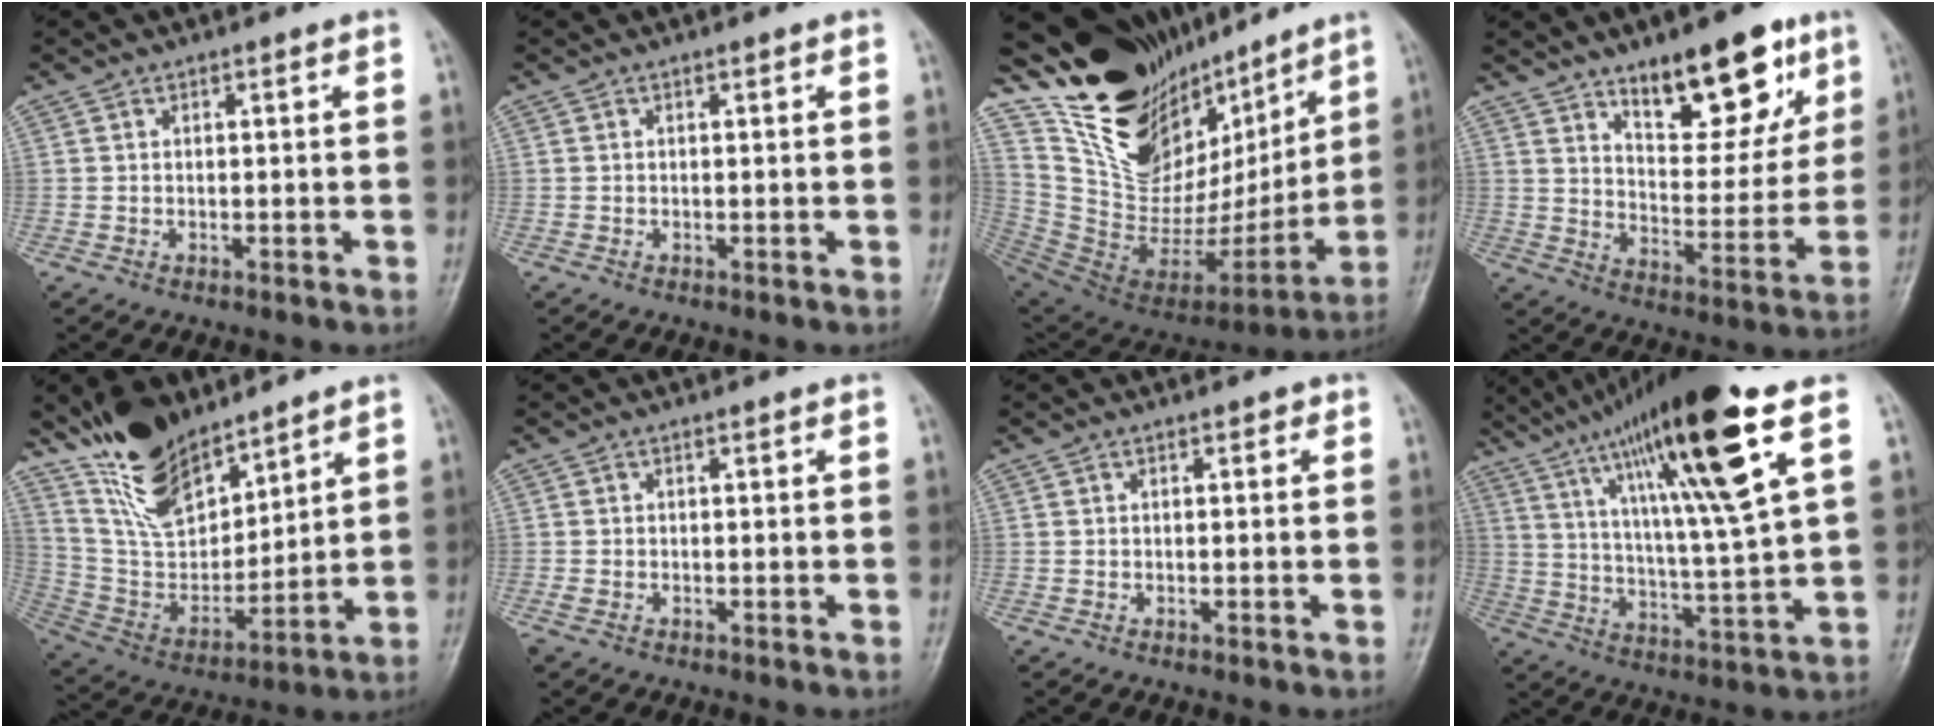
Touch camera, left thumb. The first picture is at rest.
{"total": 0.0}
{"total": 28.2, "force": [19.8, 14.1, 14.2], "torque": [-0.189, -0.086, 0.351]}
{"total": 17.3, "force": [10.4, 7.4, 11.6], "torque": [-0.109, -0.063, 0.163]}
{"total": 16.1, "force": [12.2, 7.0, 7.9], "torque": [-0.100, -0.071, 0.239]}
{"total": 1.2, "force": [-0.5, 0.6, 0.9], "torque": [-0.026, 0.001, -0.005]}
{"total": 0.6, "force": [0.2, 0.4, 0.3], "torque": [0.008, 0.000, -0.003]}
{"total": 22.3, "force": [11.2, 2.8, 19.1], "torque": [-0.320, -0.027, 0.189]}